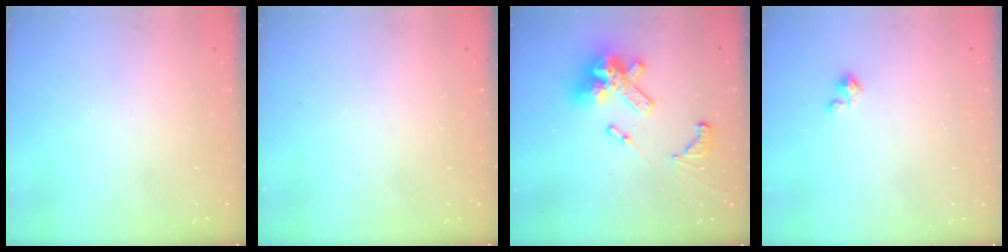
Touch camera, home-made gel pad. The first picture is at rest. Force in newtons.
{"total": 0.0}
{"total": 17.1, "press": 17.0, "slide": 1.0}
{"total": 2.1, "press": 2.1, "slide": 0.3}